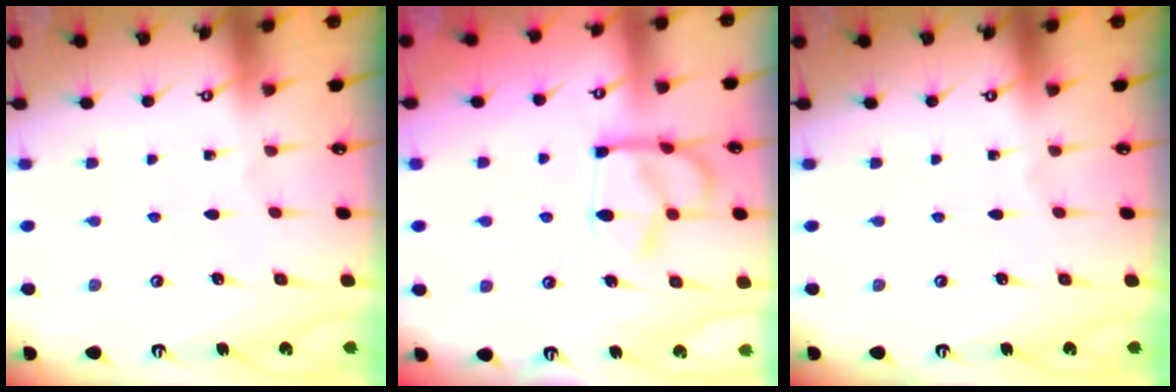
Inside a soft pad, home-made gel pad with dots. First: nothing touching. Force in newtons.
{"total": 5.8, "press": 5.7, "slide": 1.1}
{"total": 0.0}